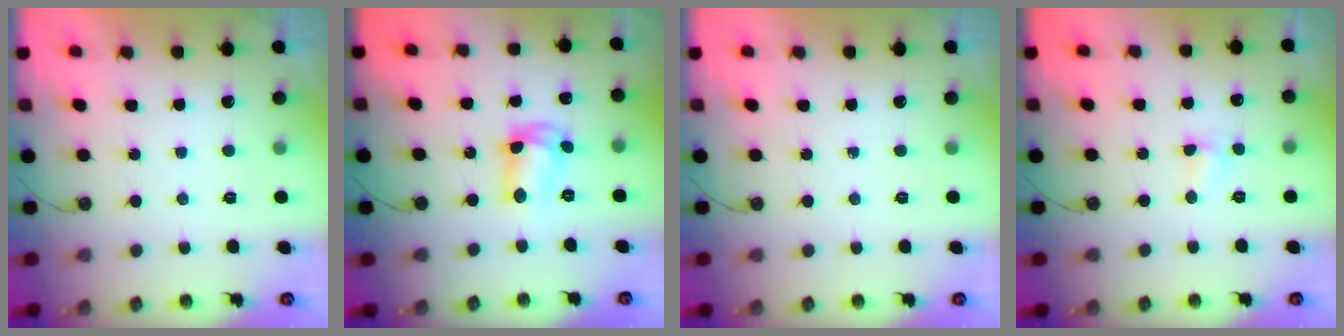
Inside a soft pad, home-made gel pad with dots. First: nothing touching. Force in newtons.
{"total": 8.7, "press": 8.6, "slide": 0.6}
{"total": 0.0}
{"total": 4.4, "press": 4.3, "slide": 0.7}